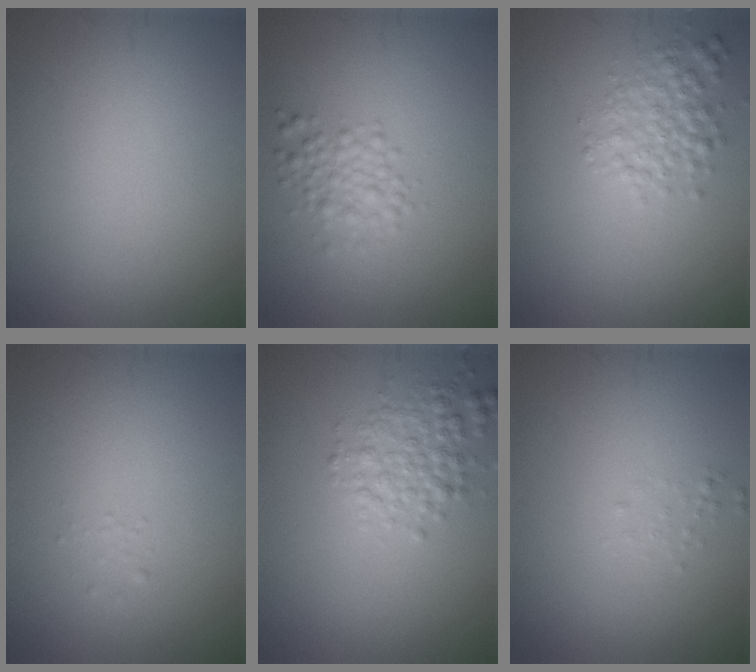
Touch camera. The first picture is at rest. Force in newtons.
{"total": 2.6, "press": 2.6, "slide": 0.1}
{"total": 2.8, "press": 2.8, "slide": 0.1}
{"total": 0.7, "press": 0.7, "slide": 0.1}
{"total": 3.0, "press": 3.0, "slide": 0.1}
{"total": 0.6, "press": 0.6, "slide": 0.1}